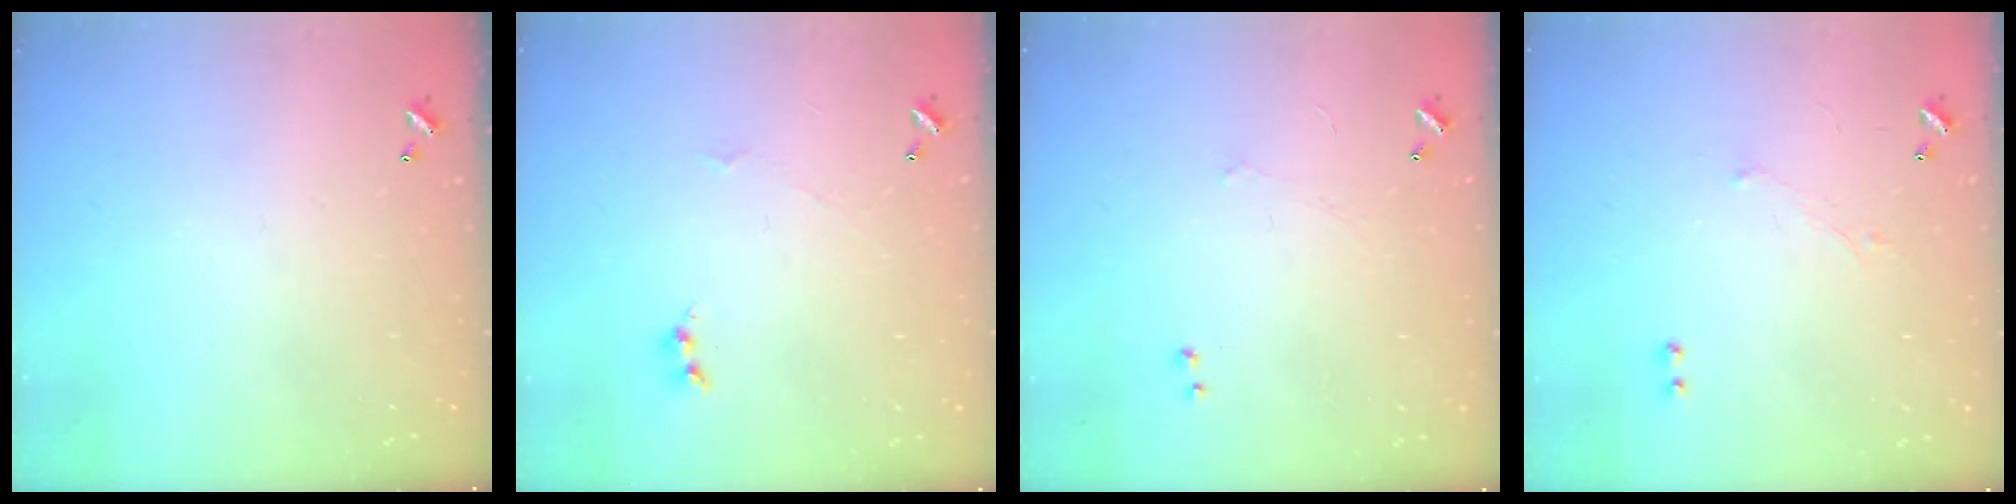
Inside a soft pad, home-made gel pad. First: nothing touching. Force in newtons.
{"total": 1.6, "press": 1.5, "slide": 0.4}
{"total": 1.0, "press": 0.9, "slide": 0.5}
{"total": 1.2, "press": 0.8, "slide": 0.9}